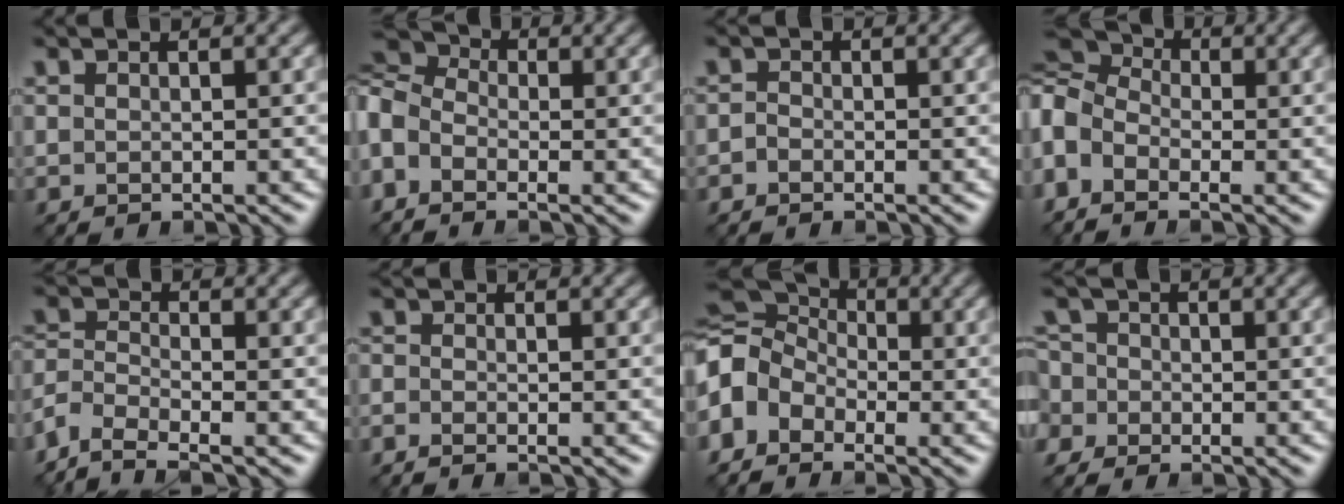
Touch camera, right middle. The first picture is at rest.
{"total": 7.2, "force": [-1.5, 5.1, 4.8], "torque": [-0.129, 0.010, -0.032]}
{"total": 0.9, "force": [-0.8, 0.4, -0.1], "torque": [0.007, -0.001, -0.020]}
{"total": 8.5, "force": [-1.1, 6.3, 5.6], "torque": [-0.136, 0.013, -0.026]}
{"total": 3.6, "force": [-3.1, 1.1, 1.4], "torque": [-0.033, -0.002, -0.078]}
{"total": 1.3, "force": [-1.2, 0.1, 0.5], "torque": [-0.012, -0.007, -0.027]}
{"total": 10.6, "force": [-1.8, 8.5, 6.0], "torque": [-0.139, 0.019, -0.067]}
{"total": 5.2, "force": [-0.9, 4.5, 2.5], "torque": [-0.047, 0.024, -0.050]}